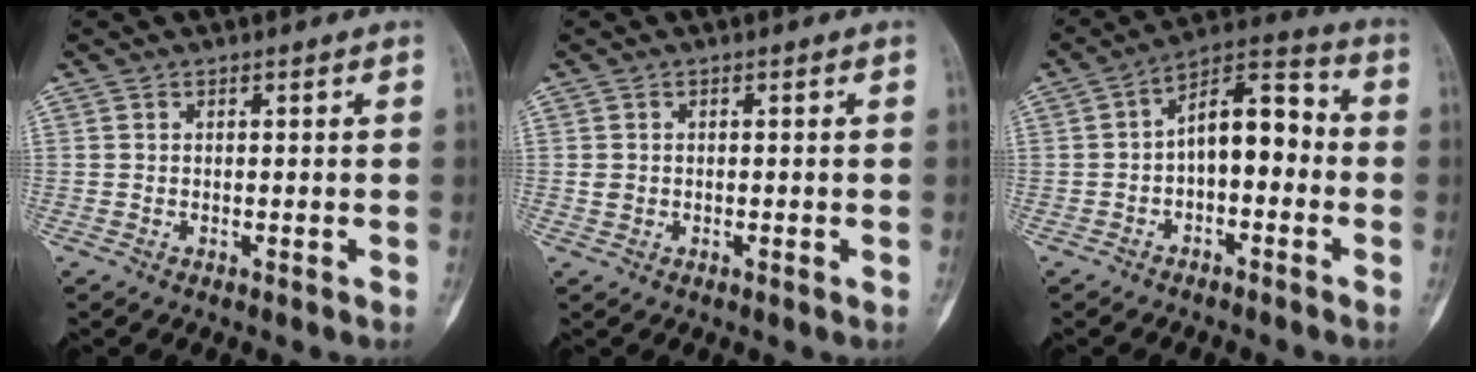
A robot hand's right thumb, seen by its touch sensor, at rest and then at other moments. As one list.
[{"total": 1.2, "force": [-0.1, 1.0, 0.7], "torque": [-0.011, 0.002, 0.001]}, {"total": 10.8, "force": [-1.3, 5.7, 9.0], "torque": [-0.119, 0.047, -0.033]}]